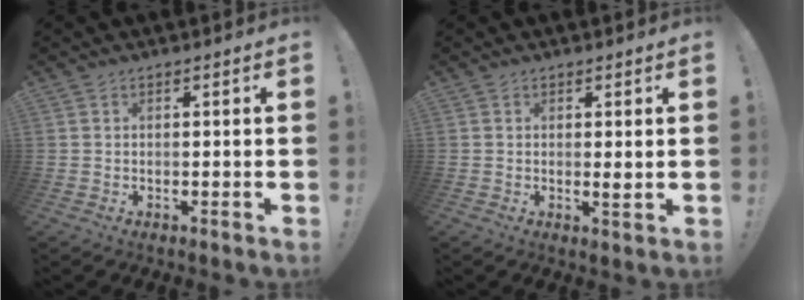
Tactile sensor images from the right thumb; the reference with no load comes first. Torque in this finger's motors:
{"motor_torque": [-0.18, 0.19, 0.20, -0.22, 0.02]}